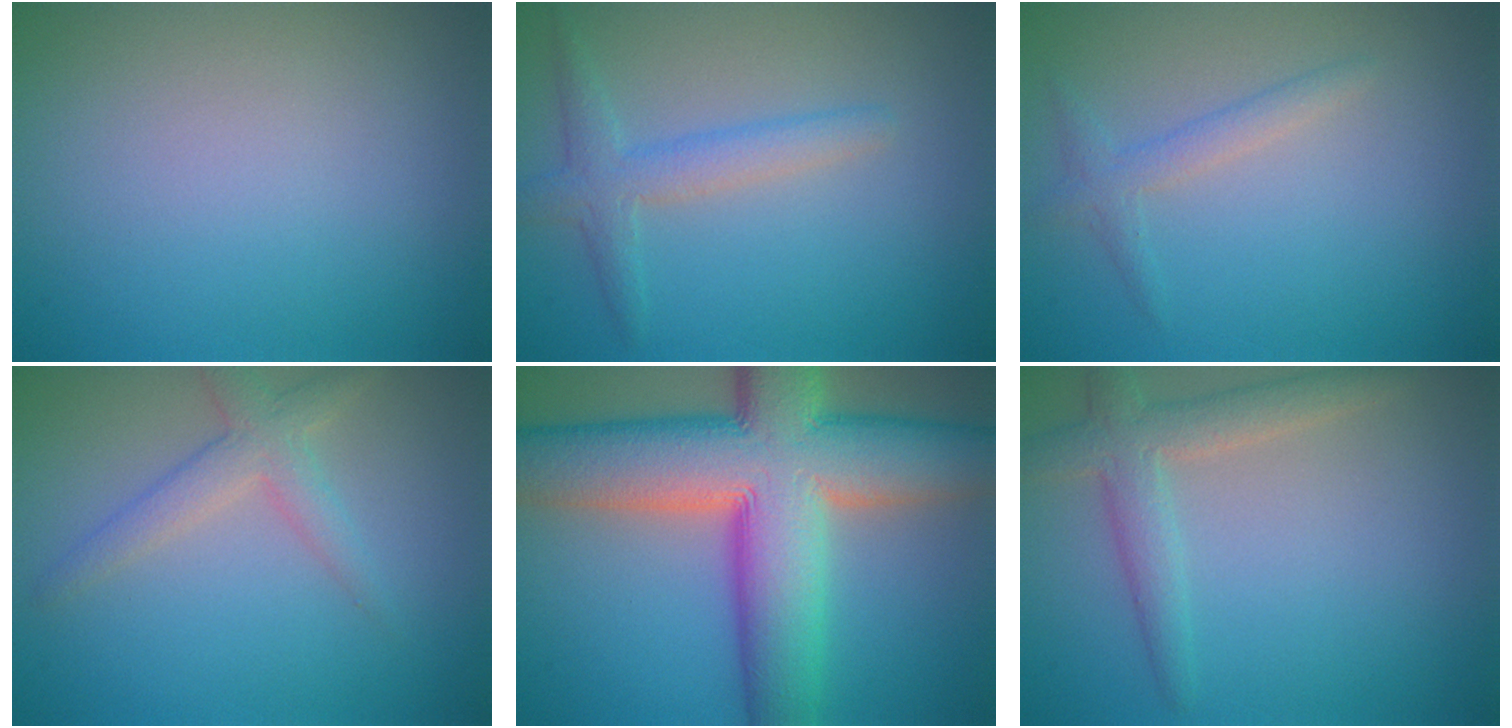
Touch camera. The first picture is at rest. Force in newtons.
{"total": 2.3, "press": 2.3, "slide": 0.0}
{"total": 1.6, "press": 1.6, "slide": 0.1}
{"total": 2.6, "press": 2.6, "slide": 0.2}
{"total": 14.2, "press": 14.2, "slide": 0.8}
{"total": 3.2, "press": 3.1, "slide": 0.3}